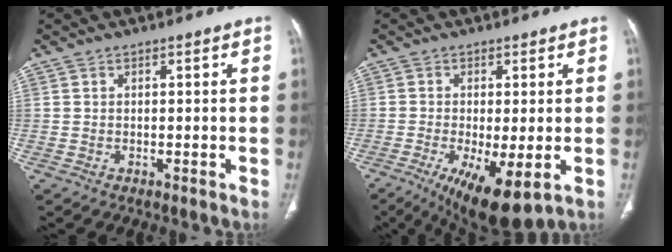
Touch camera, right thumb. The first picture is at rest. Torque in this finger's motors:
{"motor_torque": [-0.09, 0.55, -0.18, 0.04, 0.03]}